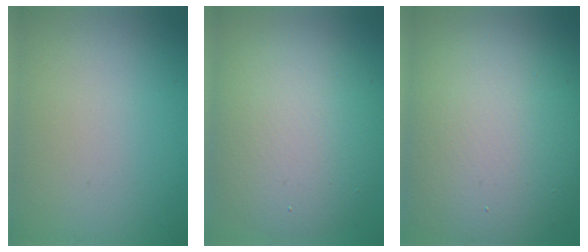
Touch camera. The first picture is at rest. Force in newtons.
{"total": 8.8, "press": 8.8, "slide": 0.6}
{"total": 13.7, "press": 13.6, "slide": 1.4}